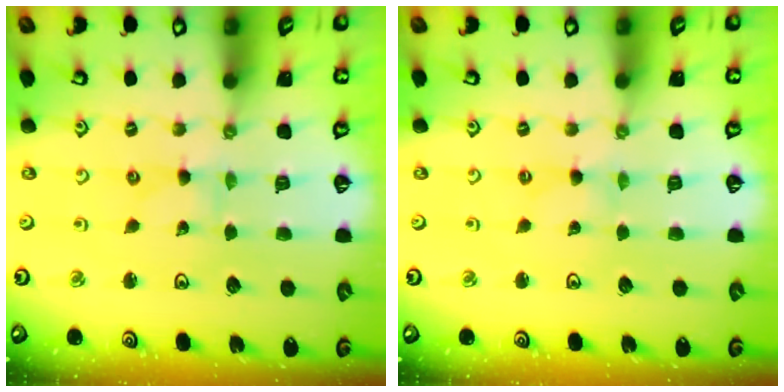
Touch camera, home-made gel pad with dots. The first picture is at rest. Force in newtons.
{"total": 0.0}